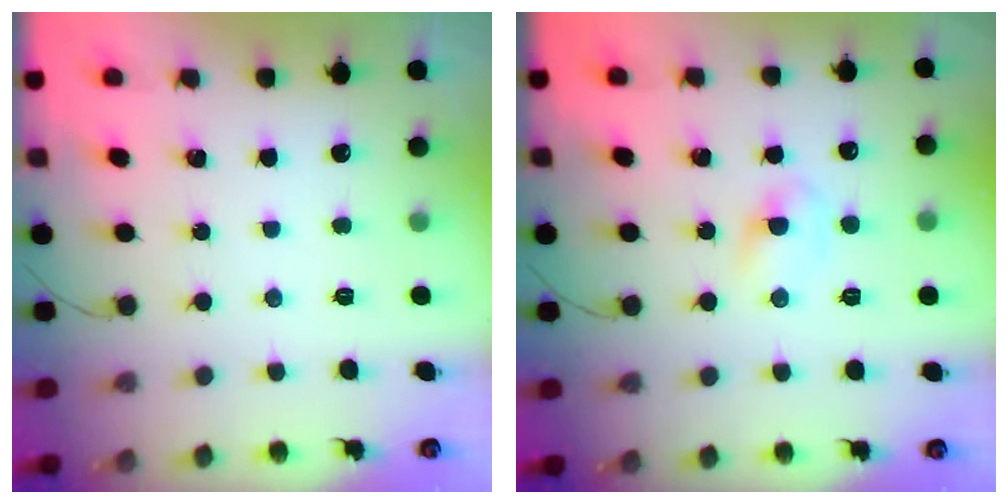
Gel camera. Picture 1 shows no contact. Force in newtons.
{"total": 4.0, "press": 3.7, "slide": 1.5}